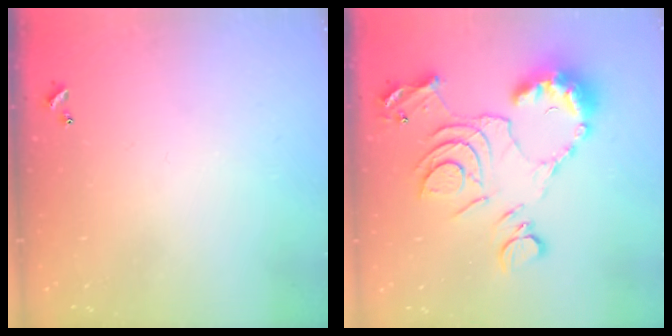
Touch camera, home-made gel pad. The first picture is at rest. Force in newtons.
{"total": 16.1, "press": 16.0, "slide": 1.9}